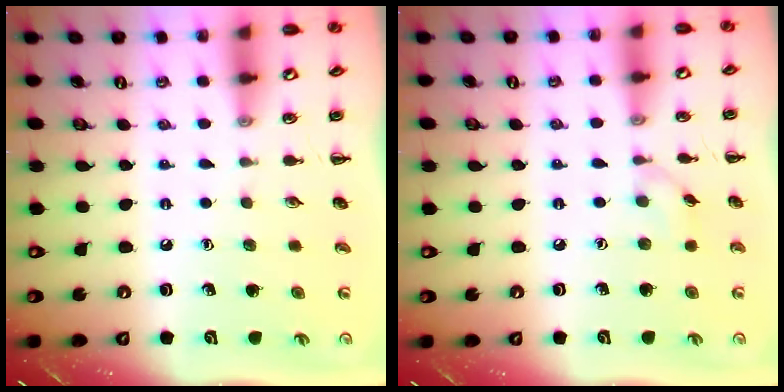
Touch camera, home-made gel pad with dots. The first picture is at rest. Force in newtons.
{"total": 3.6, "press": 3.3, "slide": 1.5}